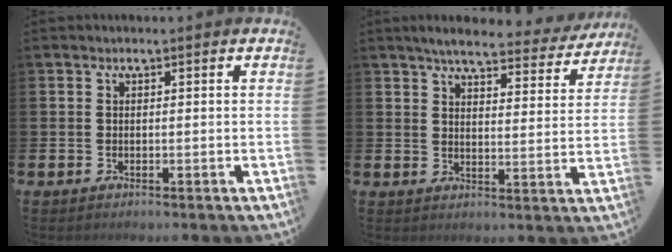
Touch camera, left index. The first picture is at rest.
{"total": 5.6, "force": [5.2, 0.8, 2.0], "torque": [-0.043, -0.030, 0.086]}